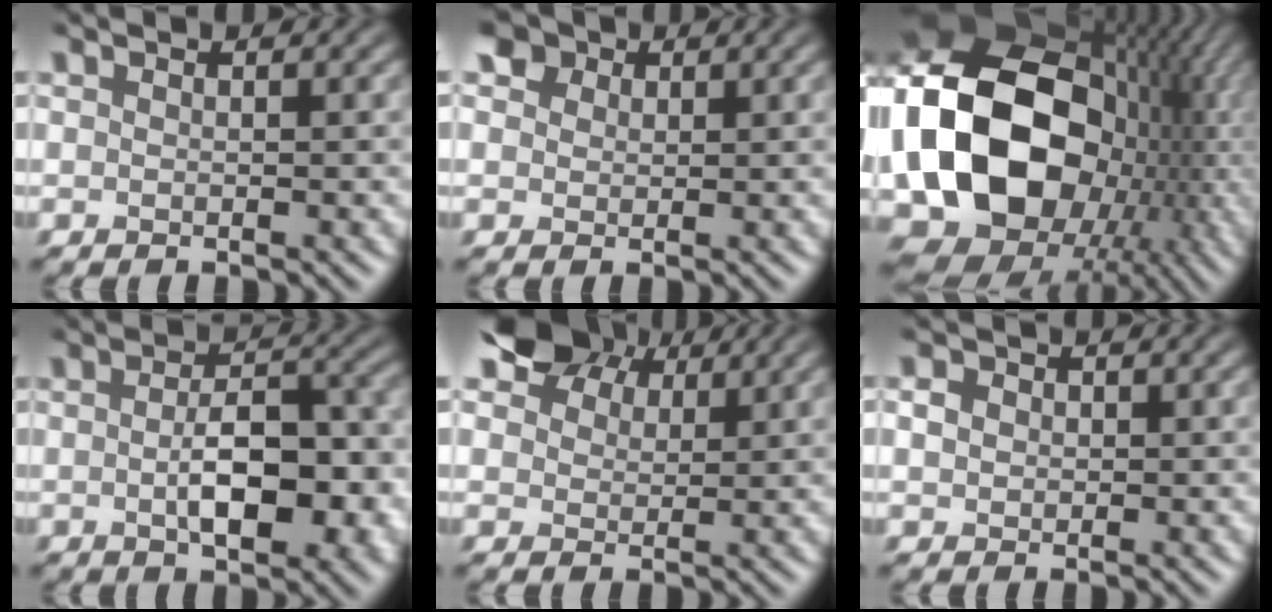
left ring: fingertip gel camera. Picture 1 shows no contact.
{"total": 5.9, "force": [3.4, 3.9, 2.8], "torque": [-0.081, 0.004, 0.047]}
{"total": 20.2, "force": [-2.6, 15.5, 12.6], "torque": [-0.262, -0.016, -0.046]}
{"total": 7.0, "force": [-1.7, 3.4, 5.8], "torque": [-0.094, -0.008, -0.031]}
{"total": 6.2, "force": [3.8, 4.0, 2.9], "torque": [-0.068, 0.006, 0.061]}
{"total": 1.8, "force": [0.1, 1.6, 0.8], "torque": [-0.020, 0.007, -0.002]}